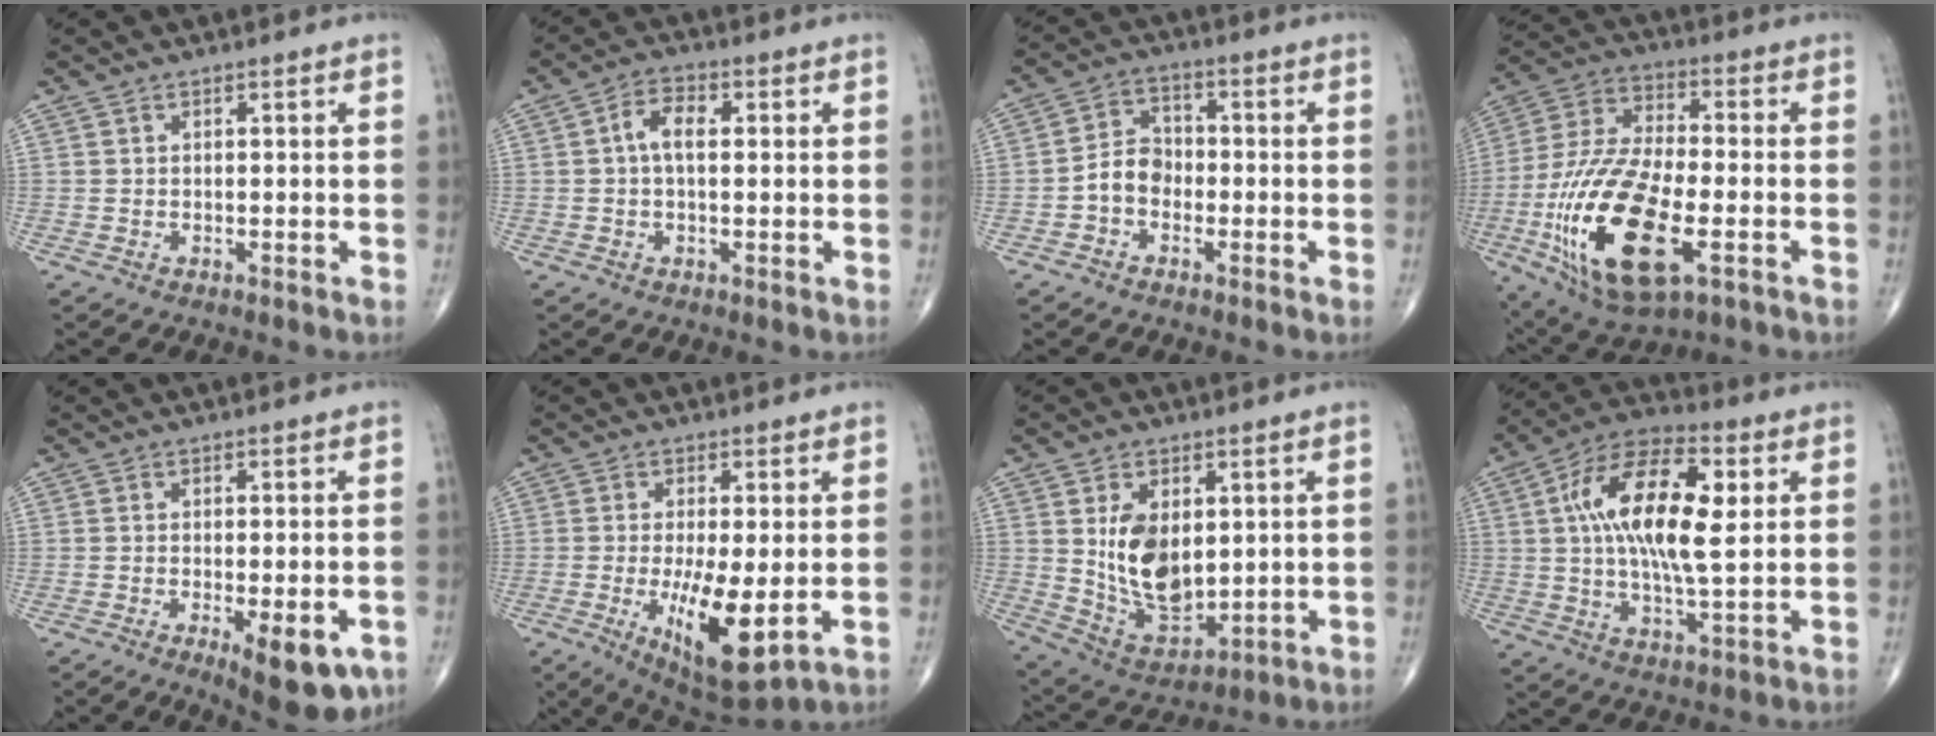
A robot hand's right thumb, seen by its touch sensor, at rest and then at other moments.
{"total": 5.4, "force": [0.8, 2.9, 4.4], "torque": [-0.080, 0.017, 0.009]}
{"total": 5.7, "force": [-1.8, 4.3, 3.2], "torque": [-0.040, 0.026, -0.045]}
{"total": 23.9, "force": [-7.2, 10.2, 20.3], "torque": [-0.431, 0.000, -0.121]}
{"total": 10.3, "force": [-4.2, 3.7, 8.7], "torque": [-0.105, -0.005, -0.052]}
{"total": 12.4, "force": [-2.5, 4.0, 11.5], "torque": [-0.198, -0.027, -0.029]}
{"total": 13.5, "force": [2.1, 8.3, 10.5], "torque": [-0.156, -0.020, 0.057]}
{"total": 18.5, "force": [3.5, 7.8, 16.4], "torque": [-0.286, 0.012, 0.052]}